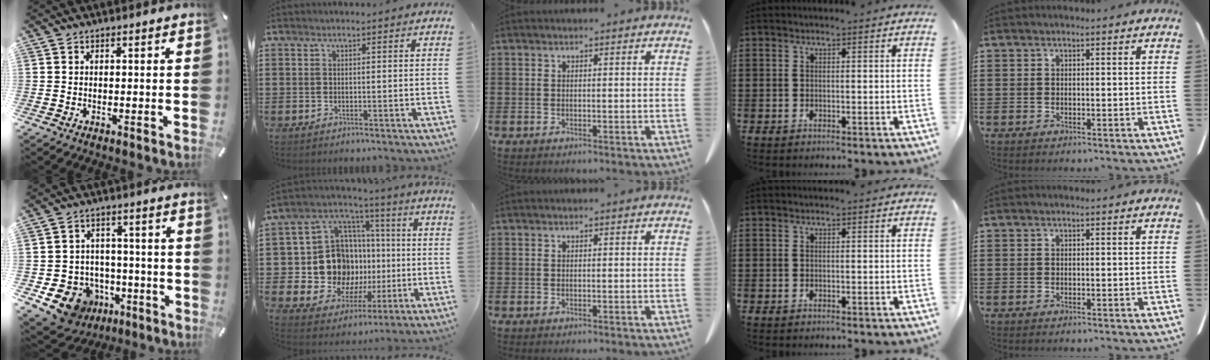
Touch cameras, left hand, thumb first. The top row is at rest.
{"thumb": {"total": 11.3, "force": [-5.0, 9.6, 3.4], "torque": [-0.060, 0.040, -0.076]}, "index": {"total": 14.4, "force": [-0.8, 12.9, 6.4], "torque": [-0.142, -0.003, -0.002]}}